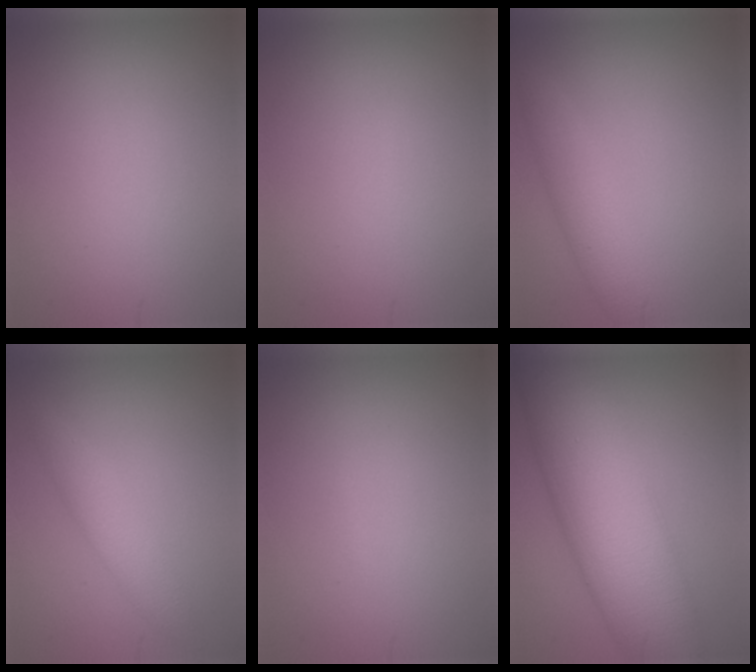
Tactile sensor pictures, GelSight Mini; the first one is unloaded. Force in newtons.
{"total": 0.0}
{"total": 3.0, "press": 3.0, "slide": 0.1}
{"total": 2.7, "press": 2.7, "slide": 0.1}
{"total": 0.0}
{"total": 11.4, "press": 11.4, "slide": 0.2}